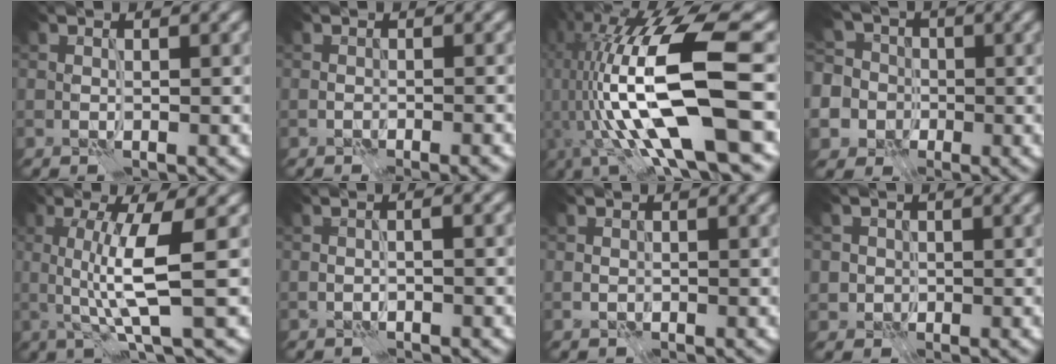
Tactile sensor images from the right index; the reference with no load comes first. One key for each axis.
{"total": 2.0, "fx": -1.3, "fy": 0.9, "fz": 1.3, "tx": -0.016, "ty": -0.004, "tz": -0.008}
{"total": 14.8, "fx": -1.5, "fy": 3.5, "fz": 14.3, "tx": -0.263, "ty": 0.013, "tz": -0.024}
{"total": 9.4, "fx": -1.0, "fy": 8.8, "fz": 3.4, "tx": -0.083, "ty": 0.019, "tz": -0.053}
{"total": 5.1, "fx": 0.0, "fy": 0.3, "fz": 5.1, "tx": -0.090, "ty": -0.003, "tz": 0.000}
{"total": 0.9, "fx": -0.6, "fy": -0.2, "fz": 0.6, "tx": -0.009, "ty": -0.001, "tz": -0.010}
{"total": 0.7, "fx": 0.0, "fy": 0.7, "fz": 0.2, "tx": -0.005, "ty": -0.001, "tz": 0.003}
{"total": 2.5, "fx": 0.4, "fy": 2.4, "fz": 0.4, "tx": 0.004, "ty": 0.005, "tz": 0.008}